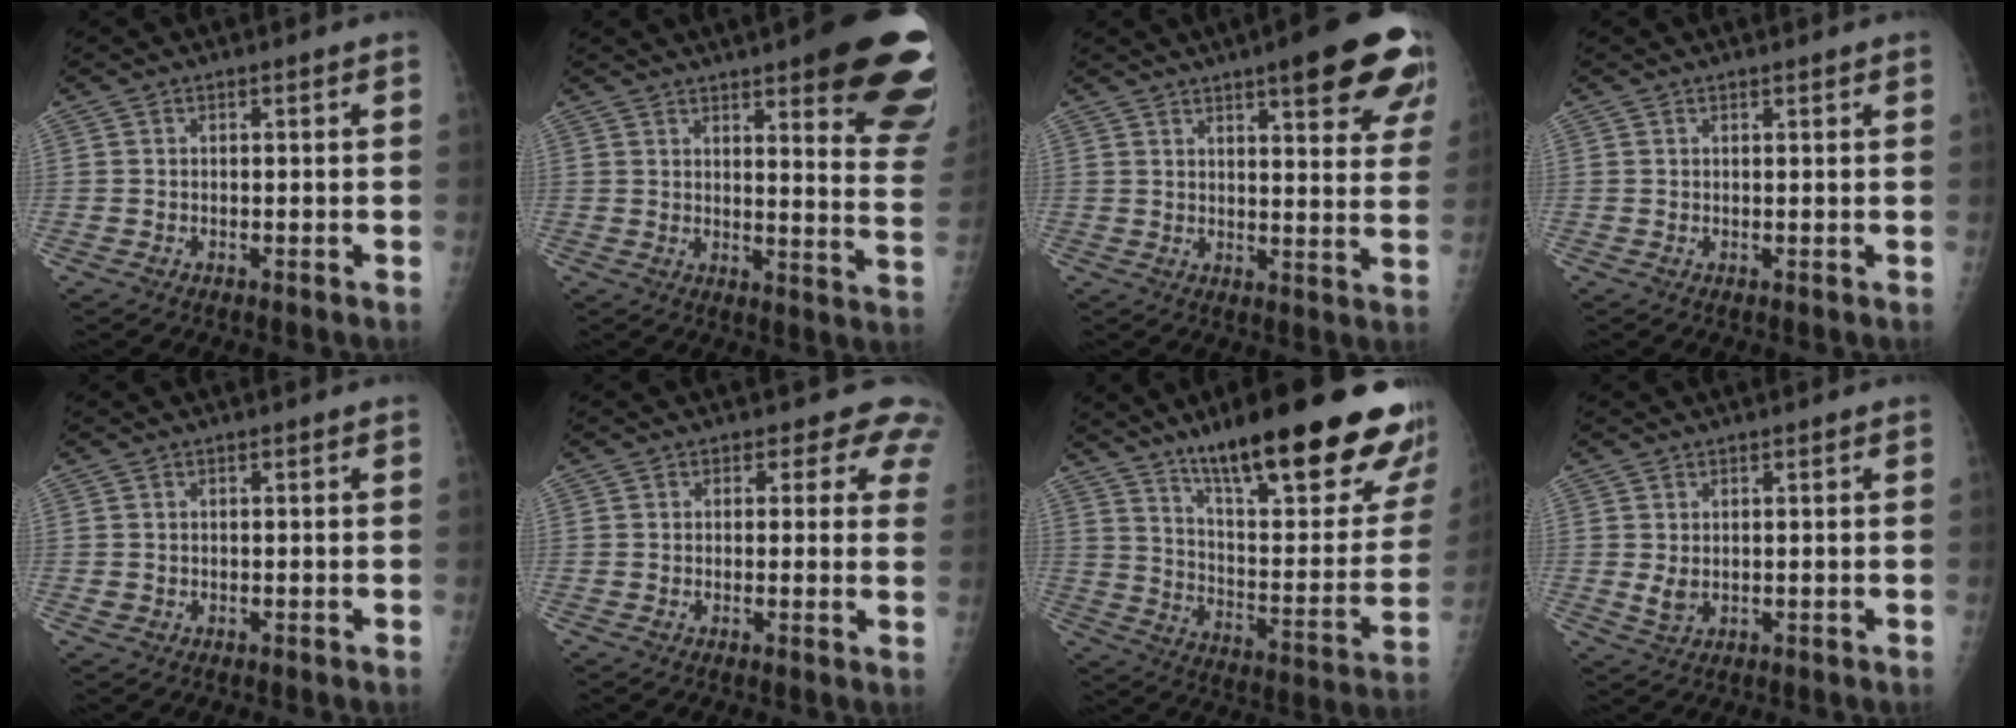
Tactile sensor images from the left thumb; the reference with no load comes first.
{"total": 22.6, "force": [13.7, 5.1, 17.2], "torque": [-0.166, -0.057, 0.160]}
{"total": 18.0, "force": [10.9, 4.1, 13.7], "torque": [-0.150, -0.039, 0.128]}
{"total": 0.8, "force": [0.7, 0.2, 0.3], "torque": [-0.003, -0.001, 0.010]}
{"total": 0.7, "force": [-0.2, 0.6, 0.2], "torque": [0.003, 0.002, 0.000]}
{"total": 6.2, "force": [4.9, 3.5, 1.2], "torque": [0.029, -0.018, 0.028]}
{"total": 30.5, "force": [20.6, 6.5, 21.5], "torque": [-0.262, -0.084, 0.307]}
{"total": 2.5, "force": [0.5, 1.7, 1.7], "torque": [-0.027, -0.008, 0.015]}